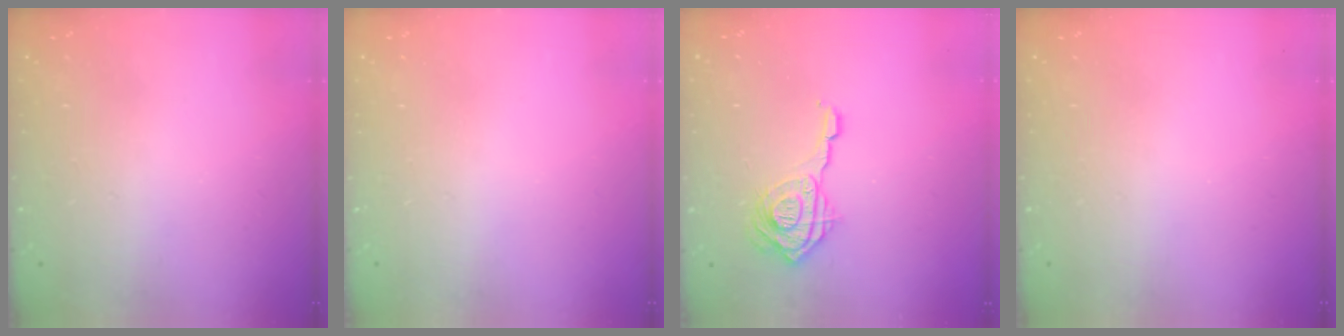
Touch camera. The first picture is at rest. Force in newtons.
{"total": 0.0}
{"total": 12.8, "press": 12.7, "slide": 1.4}
{"total": 0.0}